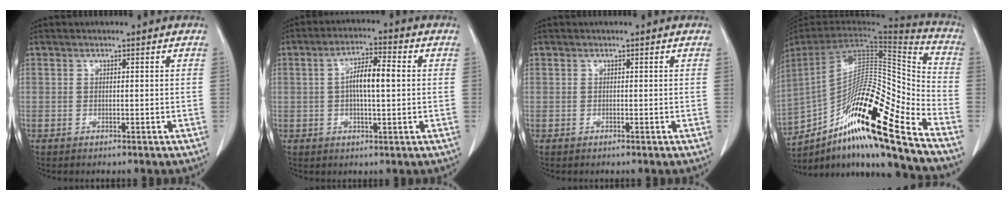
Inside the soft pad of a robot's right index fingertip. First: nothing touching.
{"total": 6.6, "force": [0.4, 1.5, 6.4], "torque": [-0.123, 0.011, 0.004]}
{"total": 0.0}
{"total": 22.9, "force": [-14.9, 1.5, 17.3], "torque": [-0.270, 0.002, -0.261]}